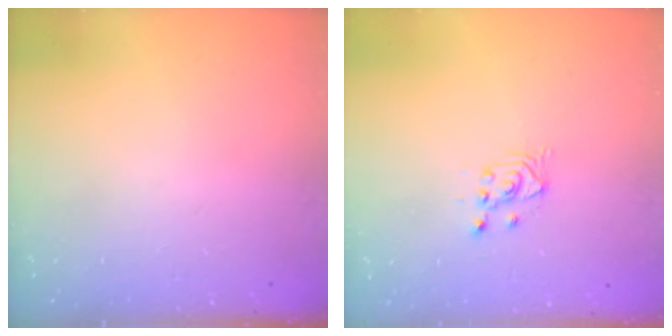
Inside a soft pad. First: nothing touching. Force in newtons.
{"total": 2.6, "press": 2.6, "slide": 0.1}